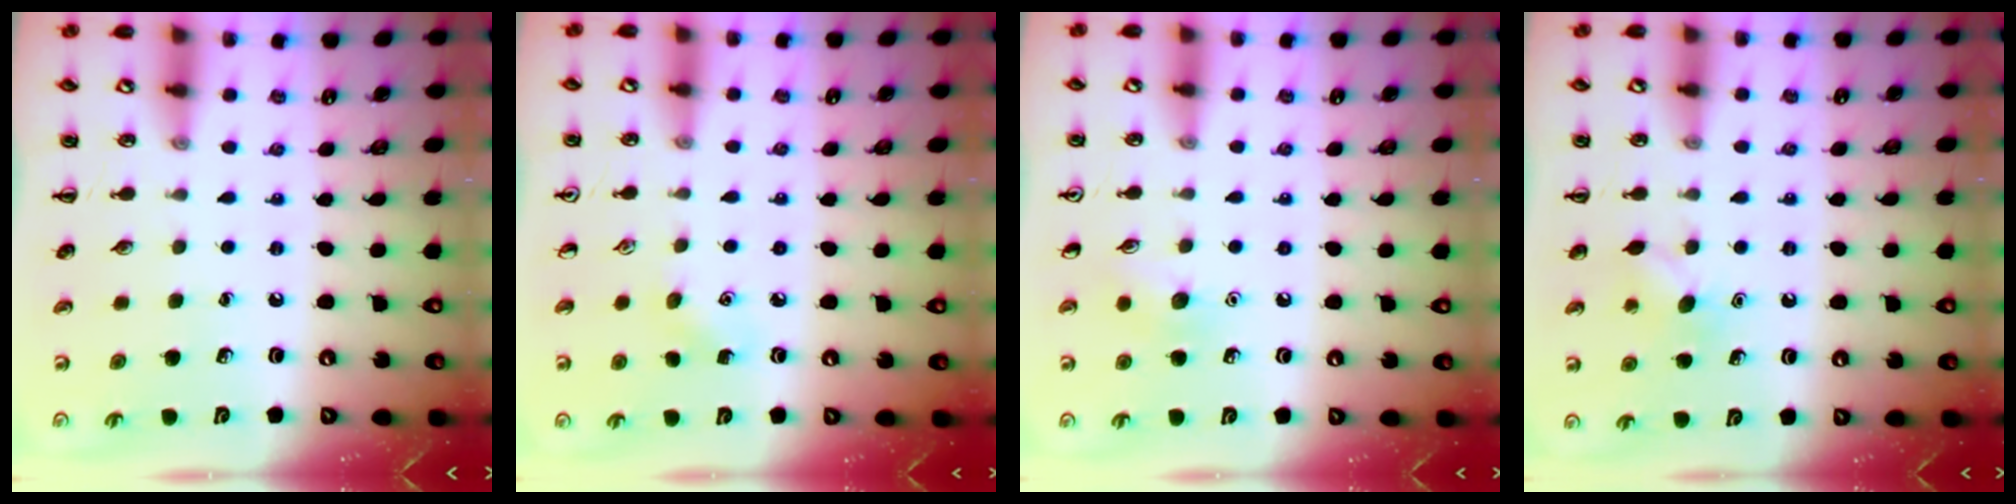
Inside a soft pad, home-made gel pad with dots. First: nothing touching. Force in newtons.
{"total": 5.0, "press": 4.9, "slide": 1.2}
{"total": 6.7, "press": 6.4, "slide": 2.1}
{"total": 6.6, "press": 6.4, "slide": 1.7}